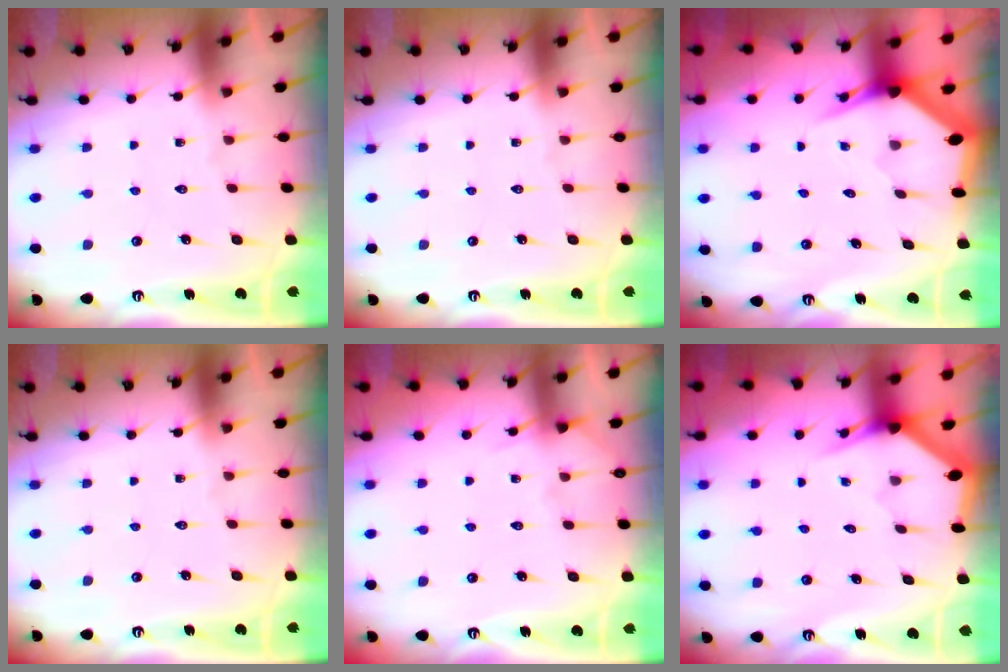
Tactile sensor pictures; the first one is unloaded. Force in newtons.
{"total": 0.0}
{"total": 3.8, "press": 3.8, "slide": 0.1}
{"total": 0.0}
{"total": 4.2, "press": 4.2, "slide": 0.6}
{"total": 3.2, "press": 3.2, "slide": 0.1}